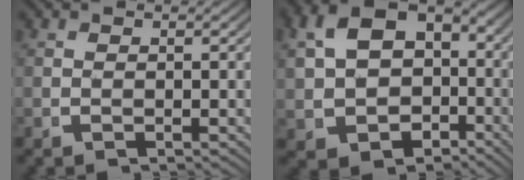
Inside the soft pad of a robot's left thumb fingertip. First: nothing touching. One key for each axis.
{"total": 11.5, "fx": 0.0, "fy": 9.4, "fz": 6.6, "tx": -0.156, "ty": -0.044, "tz": 0.022}